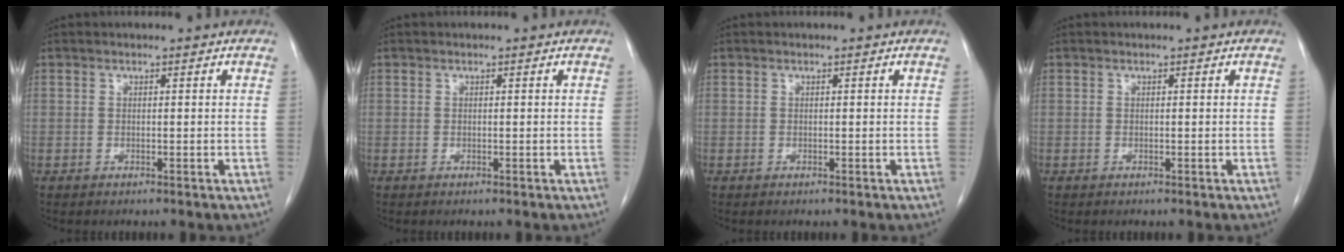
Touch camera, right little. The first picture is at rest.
{"total": 0.0}
{"total": 0.0}
{"total": 0.0}